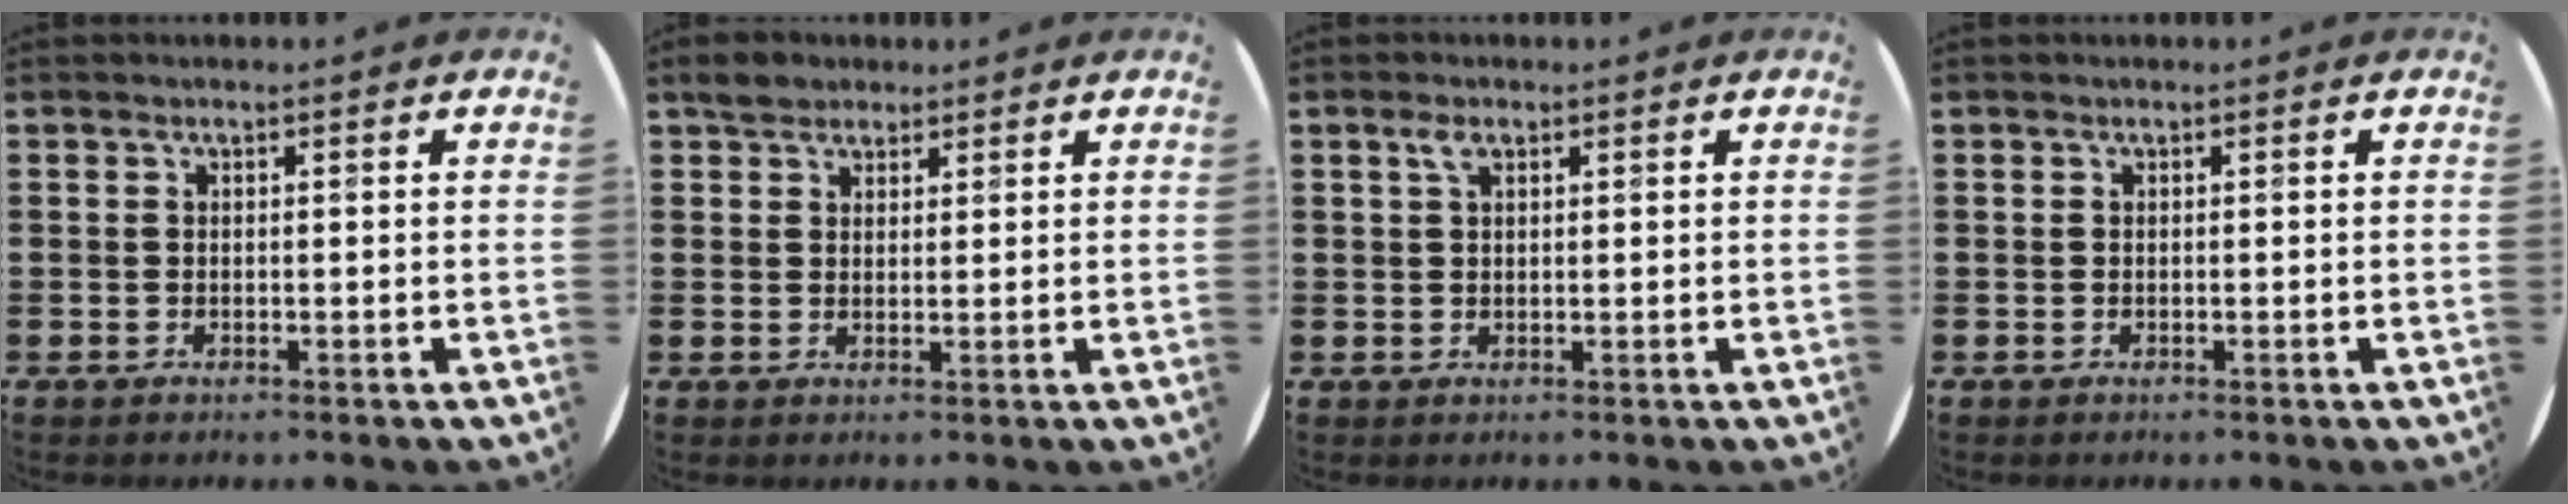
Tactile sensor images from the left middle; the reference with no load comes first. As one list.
[{"total": 2.8, "force": [2.4, 1.5, 0.1], "torque": [-0.001, 0.006, 0.046]}, {"total": 2.0, "force": [1.2, 1.0, 1.3], "torque": [-0.021, 0.003, 0.018]}, {"total": 0.0}]